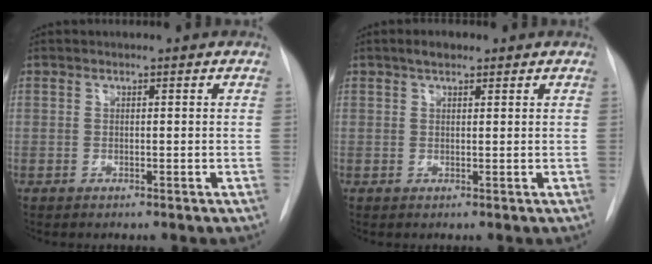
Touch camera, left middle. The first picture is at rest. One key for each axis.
{"total": 2.2, "fx": 1.6, "fy": 0.9, "fz": 1.3, "tx": -0.026, "ty": 0.007, "tz": 0.025}